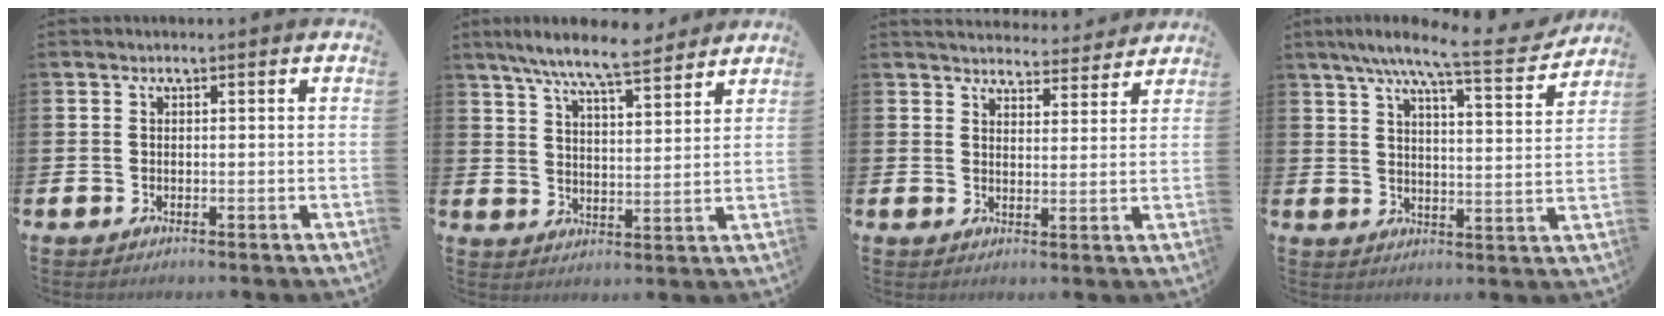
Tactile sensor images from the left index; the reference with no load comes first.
{"total": 8.5, "force": [7.7, 0.8, 3.5], "torque": [-0.087, -0.038, 0.136]}
{"total": 4.4, "force": [4.3, 0.7, 0.1], "torque": [-0.005, -0.031, 0.075]}
{"total": 8.8, "force": [7.5, 0.7, 4.6], "torque": [-0.095, -0.044, 0.123]}